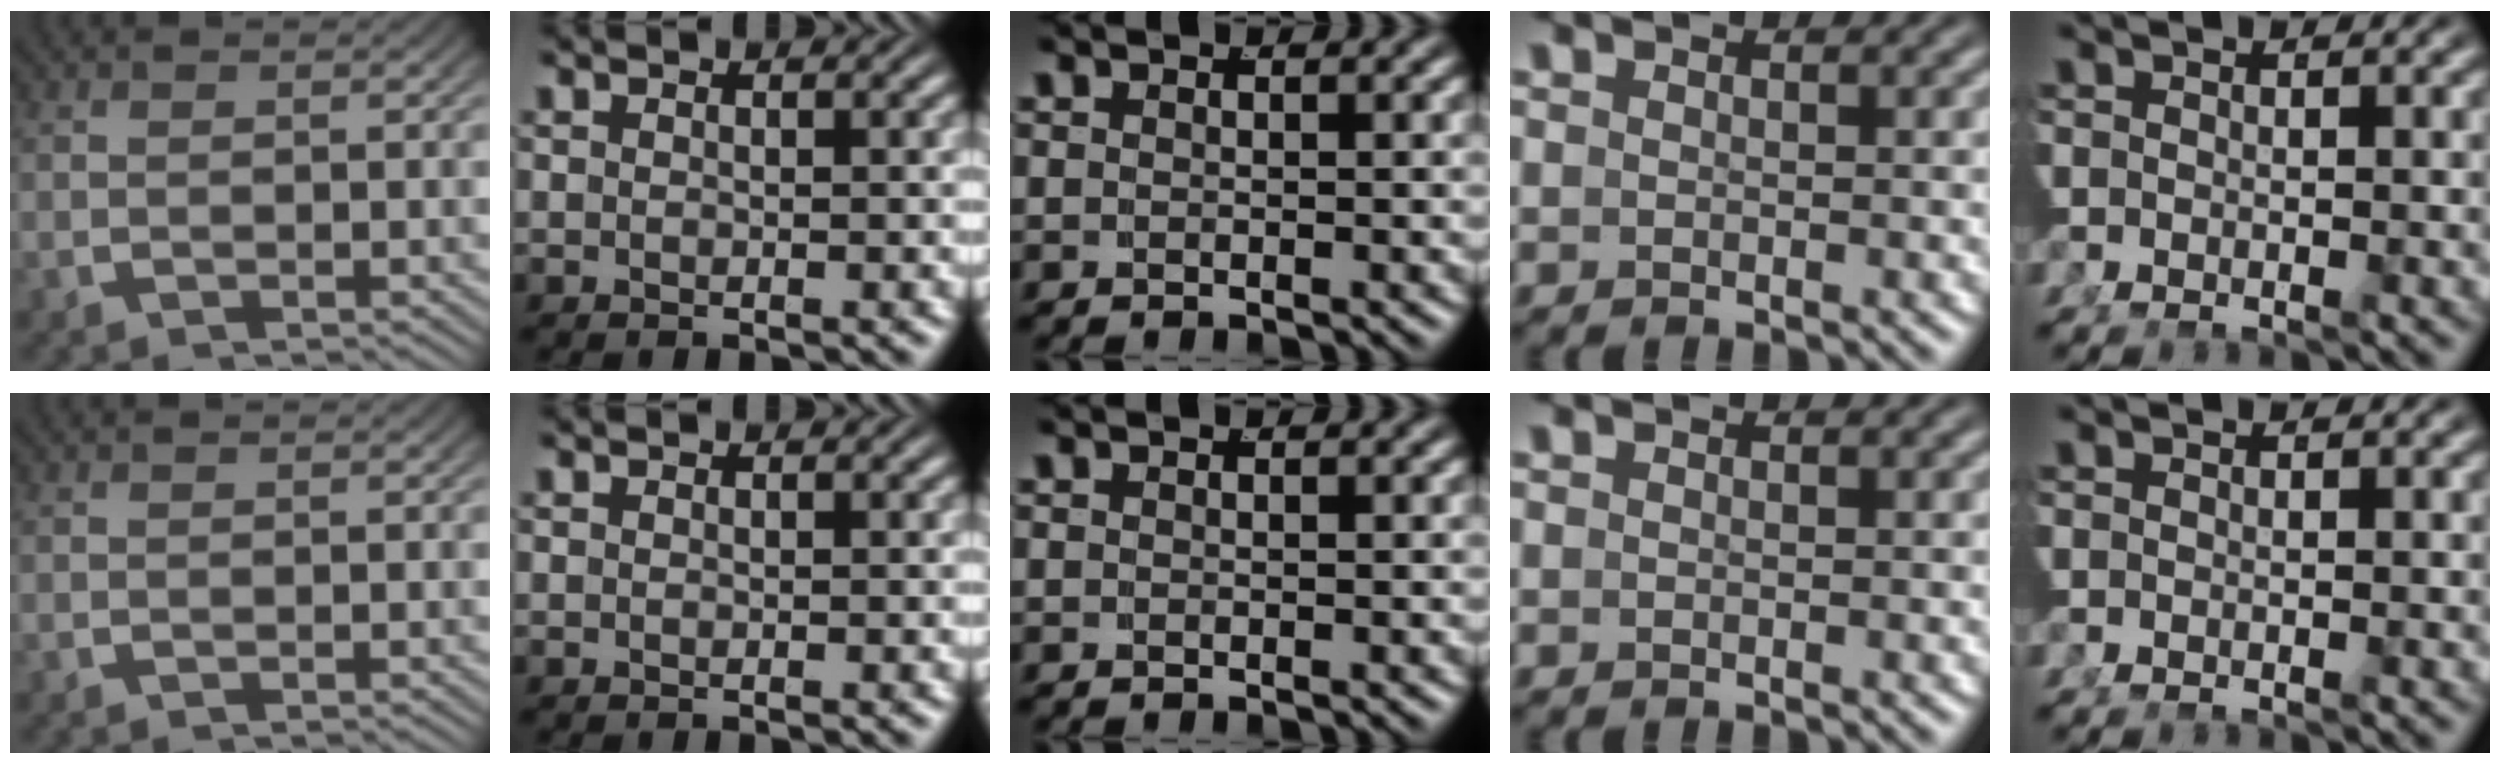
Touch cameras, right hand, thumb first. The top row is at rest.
{}